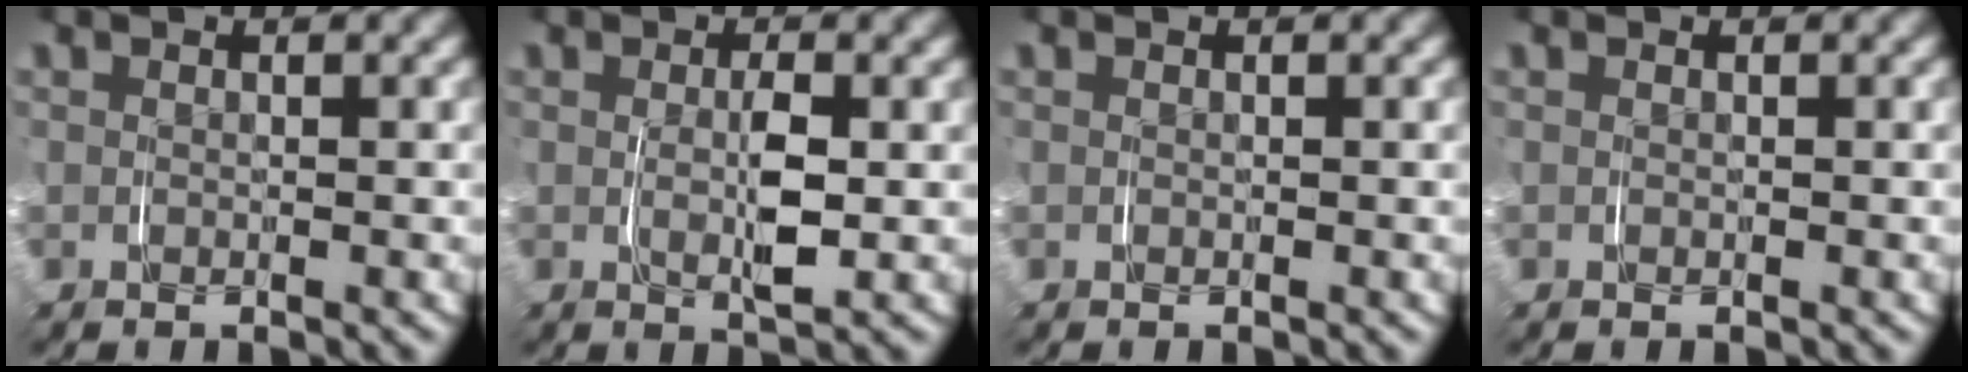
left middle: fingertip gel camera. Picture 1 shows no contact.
{"total": 0.9, "force": [0.1, -0.2, 0.9], "torque": [-0.016, -0.006, 0.005]}
{"total": 0.0}
{"total": 0.0}